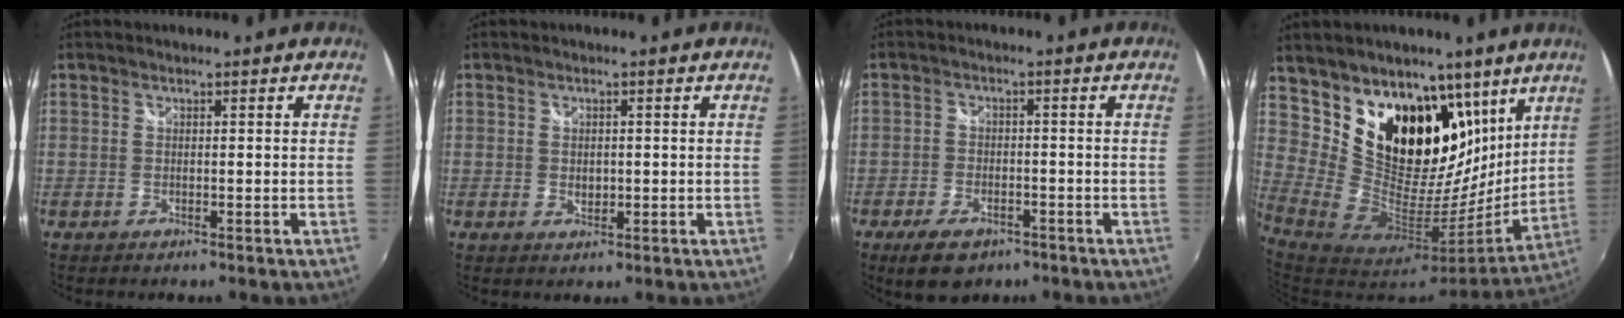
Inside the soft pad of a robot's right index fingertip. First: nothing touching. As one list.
[{"total": 2.2, "force": [-0.2, 1.6, 1.5], "torque": [-0.024, 0.000, -0.002]}, {"total": 7.9, "force": [-5.3, 4.2, 4.2], "torque": [-0.103, -0.007, -0.083]}, {"total": 23.4, "force": [14.6, 14.9, 10.5], "torque": [-0.201, -0.016, 0.266]}]